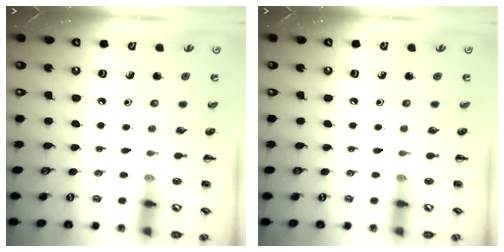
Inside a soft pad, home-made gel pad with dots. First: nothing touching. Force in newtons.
{"total": 0.0}